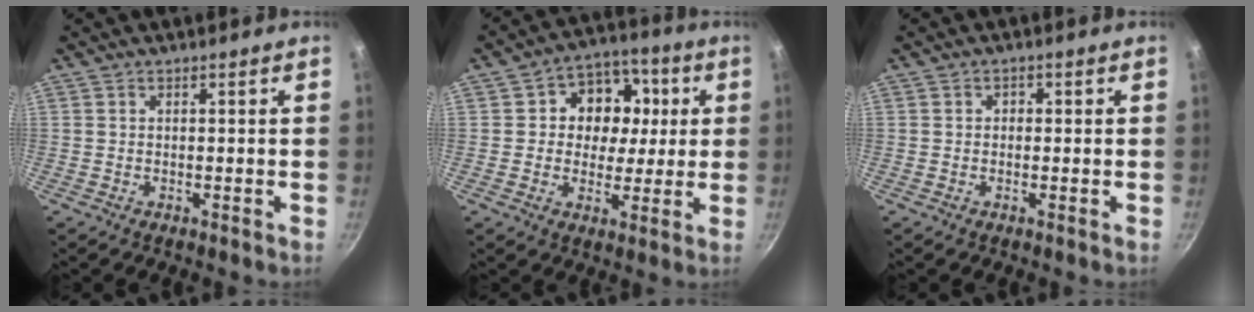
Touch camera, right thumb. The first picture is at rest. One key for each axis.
{"total": 11.9, "fx": 1.9, "fy": 10.2, "fz": 5.8, "tx": -0.052, "ty": 0.005, "tz": 0.015}
{"total": 1.2, "fx": 0.0, "fy": 1.1, "fz": 0.4, "tx": -0.002, "ty": 0.003, "tz": -0.003}